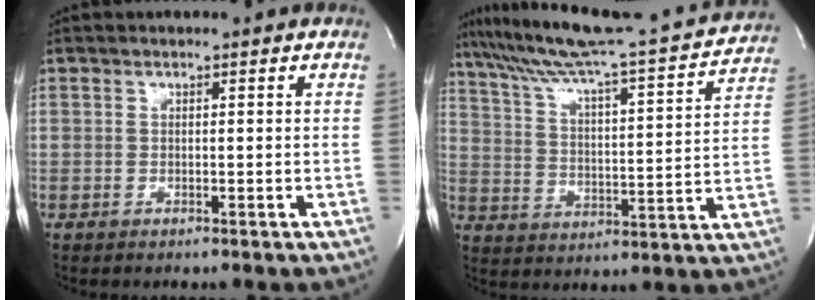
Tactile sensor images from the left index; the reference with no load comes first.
{"total": 21.8, "force": [20.0, 0.1, 8.7], "torque": [-0.144, -0.032, 0.281]}